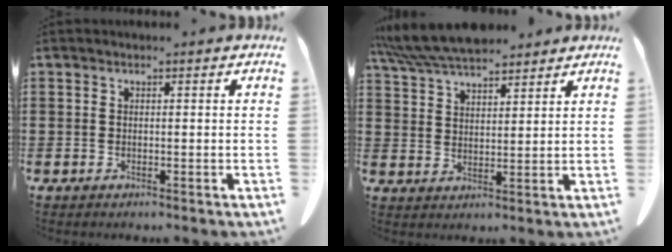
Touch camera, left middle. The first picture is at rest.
{"total": 8.0, "force": [7.0, 1.8, 3.4], "torque": [-0.089, -0.014, 0.131]}